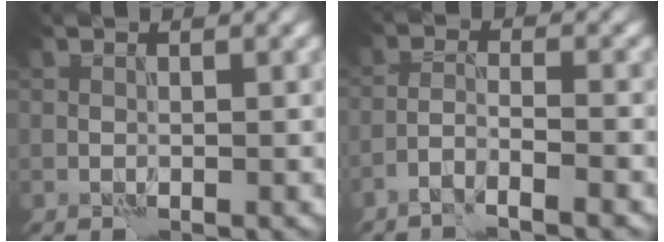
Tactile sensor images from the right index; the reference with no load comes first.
{"total": 2.8, "force": [-2.1, 0.1, 1.9], "torque": [-0.033, 0.005, -0.045]}